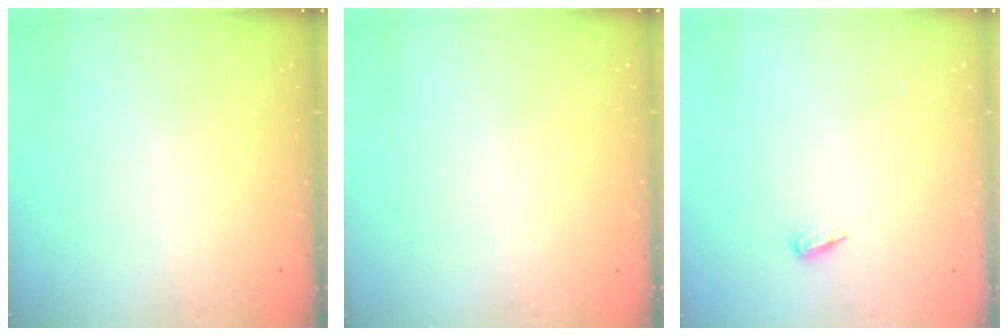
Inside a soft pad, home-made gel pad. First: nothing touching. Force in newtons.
{"total": 1.1, "press": 0.9, "slide": 0.6}
{"total": 3.9, "press": 3.8, "slide": 0.6}